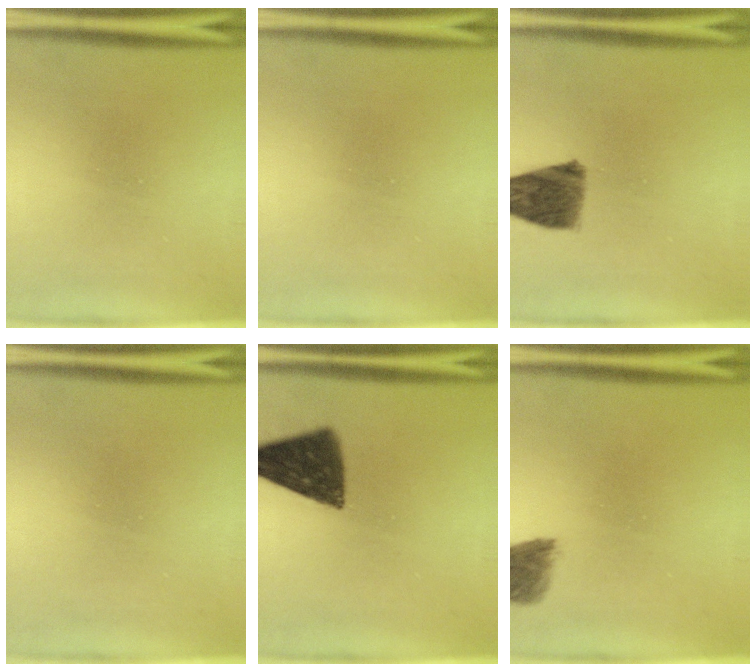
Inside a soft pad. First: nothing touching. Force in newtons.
{"total": 0.0}
{"total": 8.2}
{"total": 1.9}
{"total": 11.3}
{"total": 4.1}